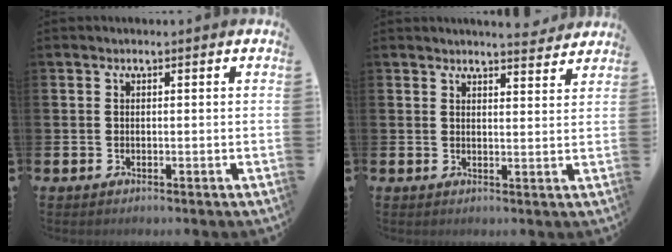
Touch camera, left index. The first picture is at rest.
{"total": 3.7, "force": [3.7, 0.0, 0.2], "torque": [-0.002, -0.024, 0.066]}